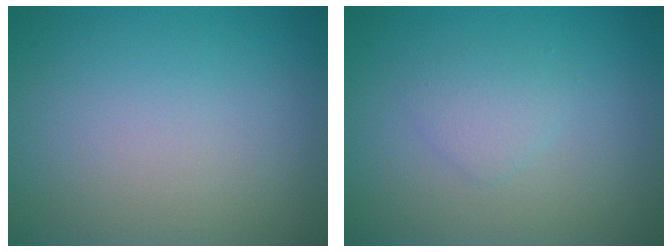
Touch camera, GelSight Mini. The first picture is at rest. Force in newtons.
{"total": 1.5, "press": 1.5, "slide": 0.0}